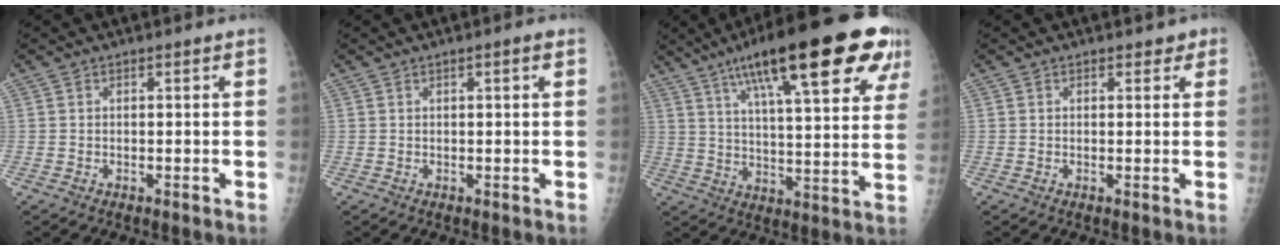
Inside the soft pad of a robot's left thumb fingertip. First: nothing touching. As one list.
[{"total": 1.4, "force": [0.6, 0.2, 1.2], "torque": [-0.021, 0.002, 0.006]}, {"total": 27.0, "force": [14.5, 6.8, 21.7], "torque": [-0.304, -0.012, 0.215]}, {"total": 1.4, "force": [0.9, 1.1, 0.3], "torque": [0.019, -0.002, 0.005]}]